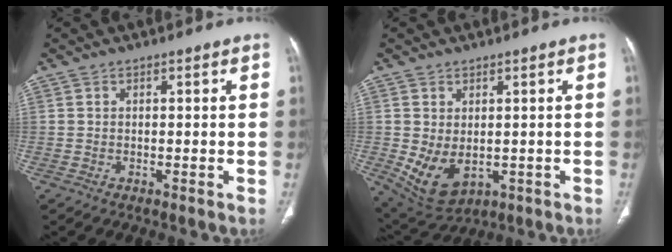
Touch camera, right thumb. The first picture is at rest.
{"total": 8.3, "force": [-1.0, 5.5, 6.1], "torque": [-0.104, -0.007, 0.010]}